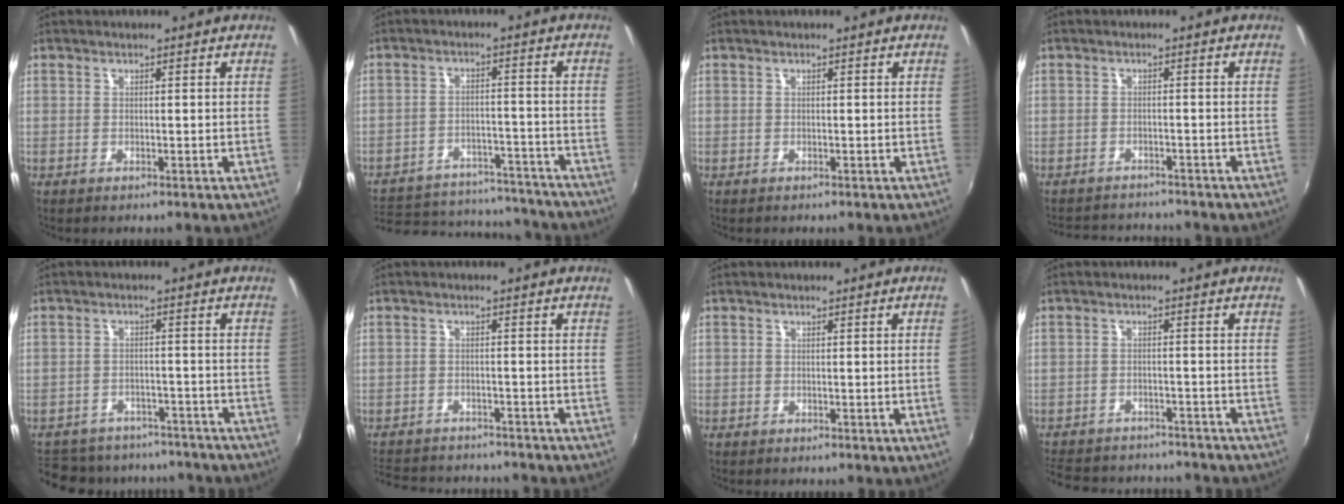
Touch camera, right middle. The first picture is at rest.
{"total": 22.7, "force": [-19.1, 8.9, 8.5], "torque": [-0.186, 0.019, -0.236]}
{"total": 0.0}
{"total": 7.0, "force": [-6.5, 2.2, 1.3], "torque": [-0.042, 0.013, -0.097]}
{"total": 19.0, "force": [-15.8, 8.3, 6.6], "torque": [-0.158, 0.016, -0.207]}
{"total": 12.6, "force": [-11.3, 3.9, 4.2], "torque": [-0.108, -0.004, -0.168]}
{"total": 0.6, "force": [-0.2, -0.3, 0.6], "torque": [-0.013, 0.000, -0.006]}
{"total": 15.7, "force": [-13.6, 5.8, 5.5], "torque": [-0.137, 0.006, -0.191]}